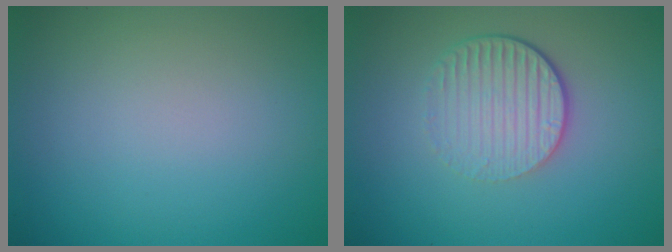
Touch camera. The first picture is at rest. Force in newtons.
{"total": 4.4, "press": 2.8, "slide": 3.4}